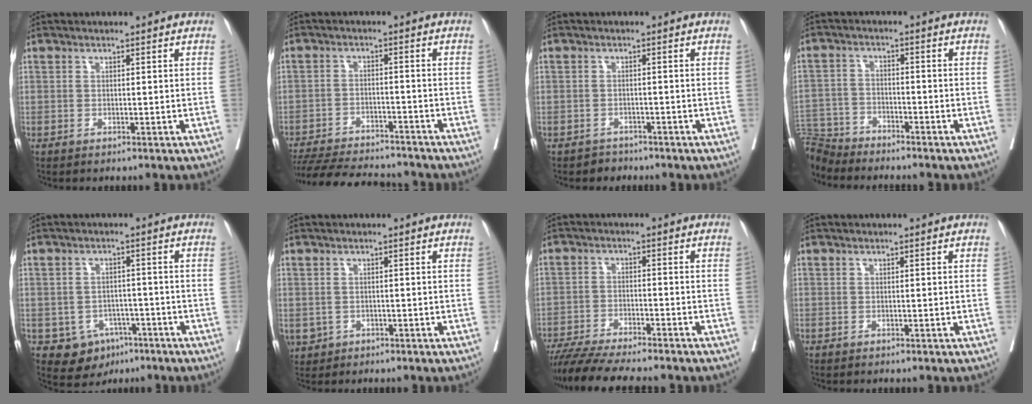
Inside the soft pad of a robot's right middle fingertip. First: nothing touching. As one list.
[{"total": 16.8, "force": [-15.3, 3.2, 6.1], "torque": [-0.135, -0.017, -0.221]}, {"total": 1.8, "force": [-1.5, 1.0, -0.5], "torque": [0.004, 0.003, -0.026]}, {"total": 8.2, "force": [-8.1, 1.4, 0.5], "torque": [-0.012, 0.003, -0.152]}, {"total": 6.0, "force": [-3.1, 4.6, 2.1], "torque": [-0.027, 0.007, -0.036]}, {"total": 3.3, "force": [-1.0, 3.0, 0.7], "torque": [-0.014, 0.001, -0.009]}, {"total": 12.3, "force": [-10.8, 0.9, 5.9], "torque": [-0.085, -0.019, -0.167]}, {"total": 0.0}]